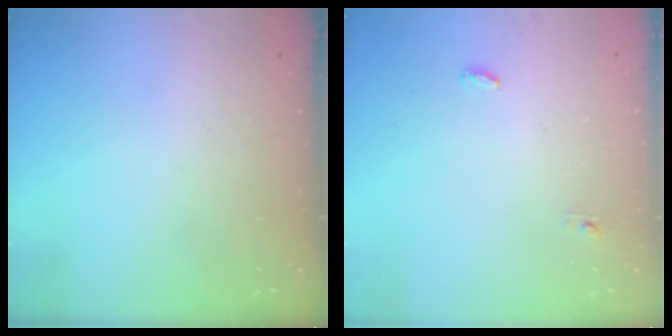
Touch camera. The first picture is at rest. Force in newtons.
{"total": 3.6, "press": 3.4, "slide": 1.0}